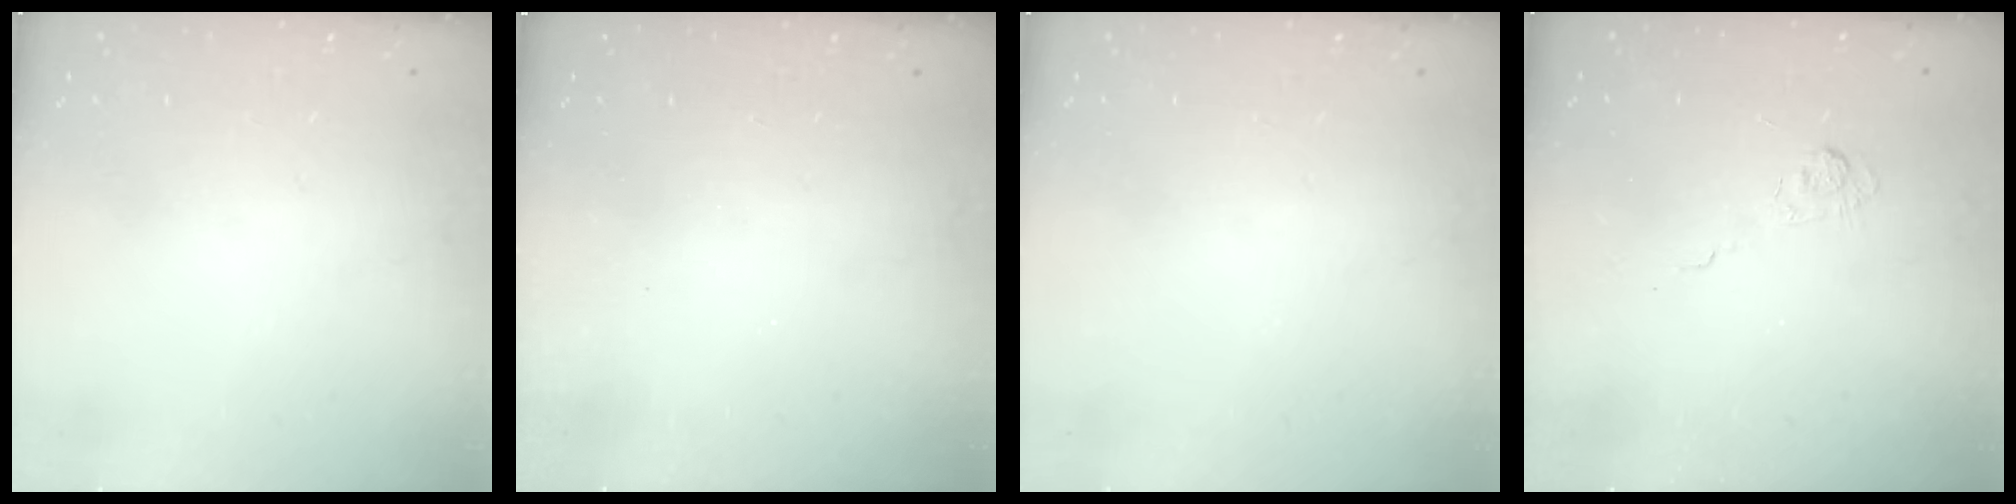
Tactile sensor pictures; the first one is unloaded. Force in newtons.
{"total": 1.9, "press": 1.9, "slide": 0.6}
{"total": 0.0}
{"total": 3.0, "press": 2.6, "slide": 1.6}